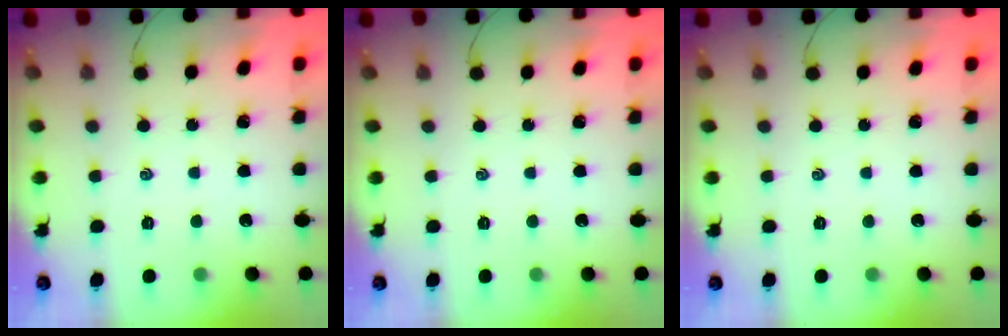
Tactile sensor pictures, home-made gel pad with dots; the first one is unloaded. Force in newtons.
{"total": 0.0}
{"total": 0.0}